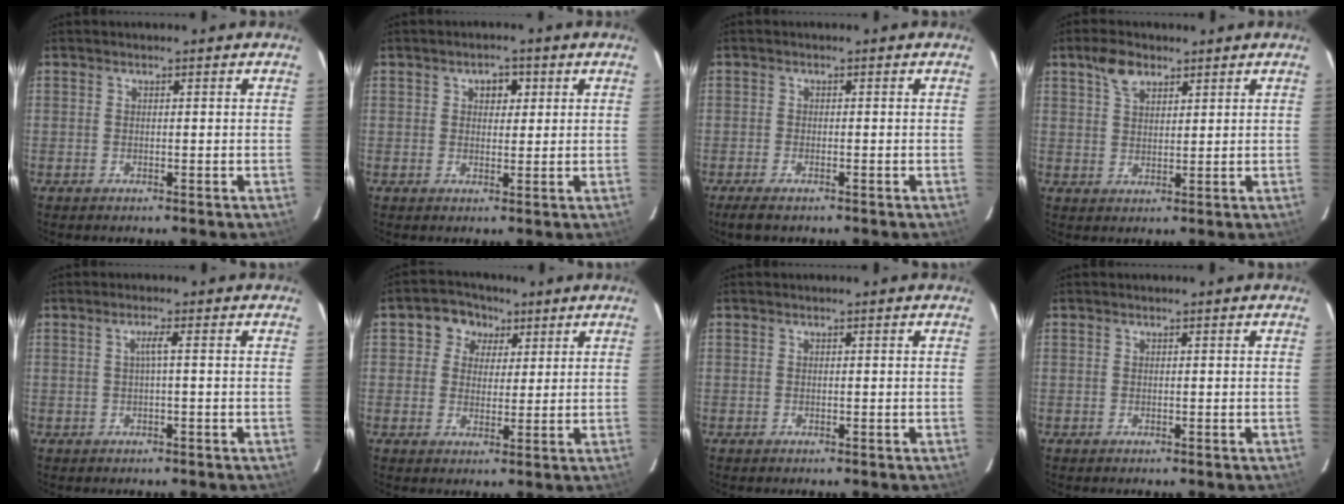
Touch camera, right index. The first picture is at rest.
{"total": 2.9, "force": [1.0, 2.2, 1.6], "torque": [-0.018, 0.011, 0.017]}
{"total": 3.2, "force": [-2.5, 0.9, 1.9], "torque": [-0.047, -0.009, -0.045]}
{"total": 4.9, "force": [3.1, 2.7, 2.8], "torque": [-0.048, 0.012, 0.059]}
{"total": 1.6, "force": [-0.1, -0.4, 1.5], "torque": [-0.027, 0.003, -0.003]}
{"total": 6.0, "force": [2.3, 5.4, 1.5], "torque": [-0.020, 0.017, 0.032]}
{"total": 0.0}
{"total": 0.0}